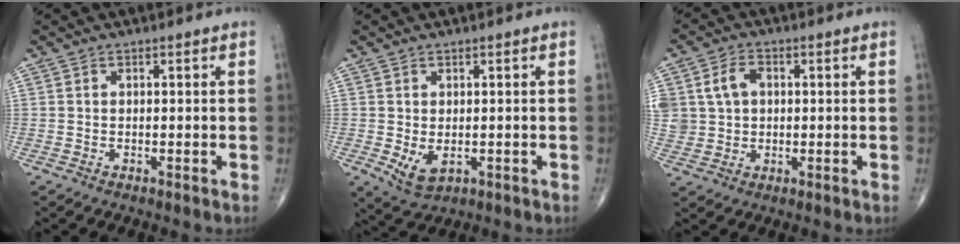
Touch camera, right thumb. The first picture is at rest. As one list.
[{"total": 4.4, "force": [-0.6, 2.7, 3.3], "torque": [-0.056, -0.010, 0.003]}, {"total": 9.0, "force": [1.9, 7.1, 5.2], "torque": [-0.104, 0.004, 0.042]}]